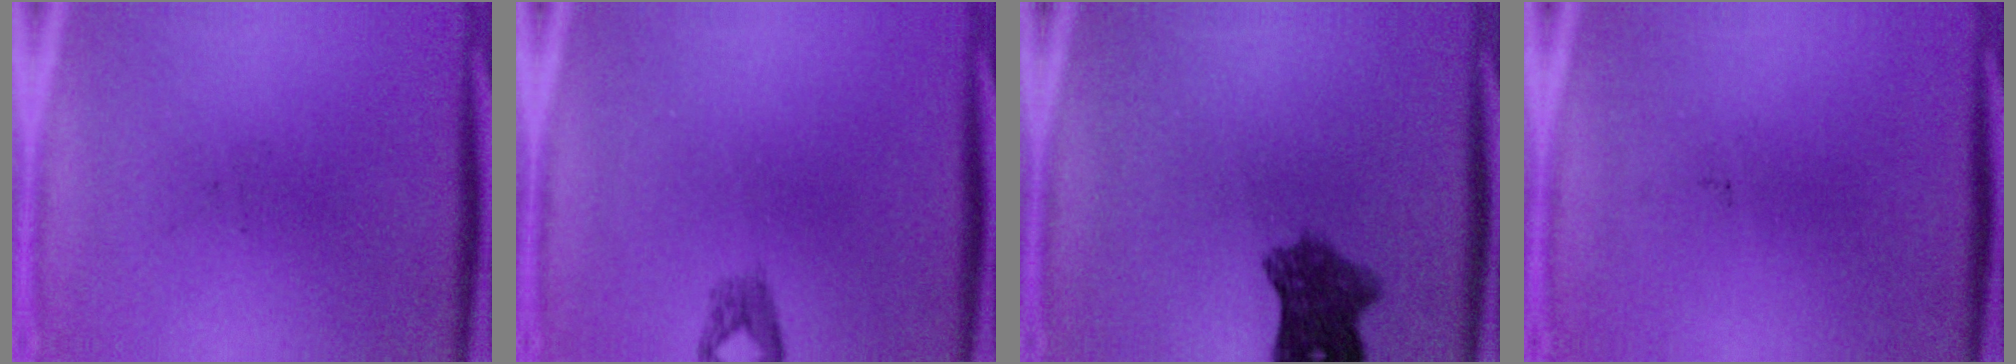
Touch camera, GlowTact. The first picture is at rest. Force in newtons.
{"total": 1.4}
{"total": 7.0}
{"total": 0.0}